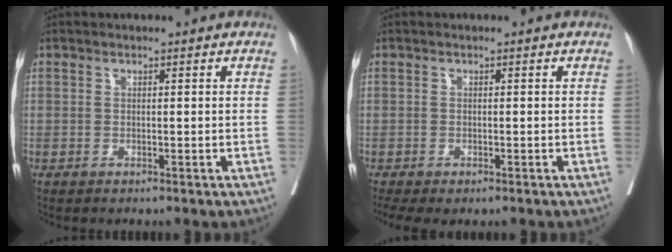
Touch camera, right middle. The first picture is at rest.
{"total": 3.7, "force": [-2.6, 1.6, 2.1], "torque": [-0.037, -0.012, -0.042]}